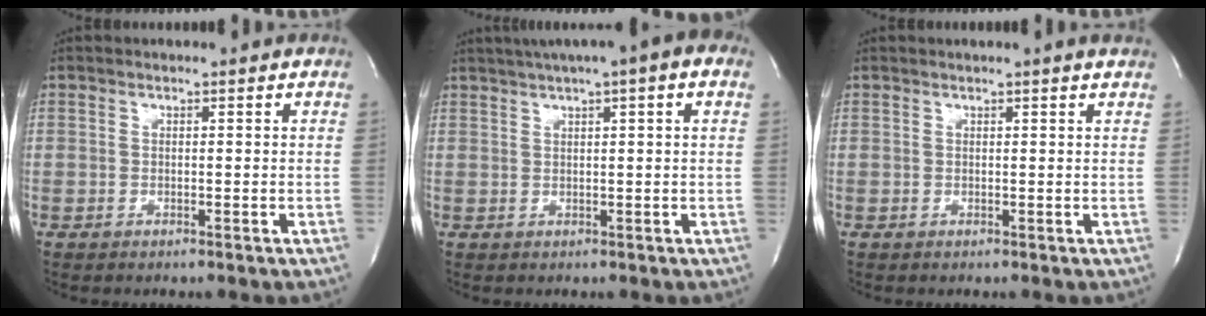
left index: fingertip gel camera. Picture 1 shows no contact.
{"total": 9.2, "force": [5.4, 0.8, 7.4], "torque": [-0.115, 0.038, 0.073]}
{"total": 2.3, "force": [2.0, -0.5, 0.9], "torque": [-0.018, 0.006, 0.022]}